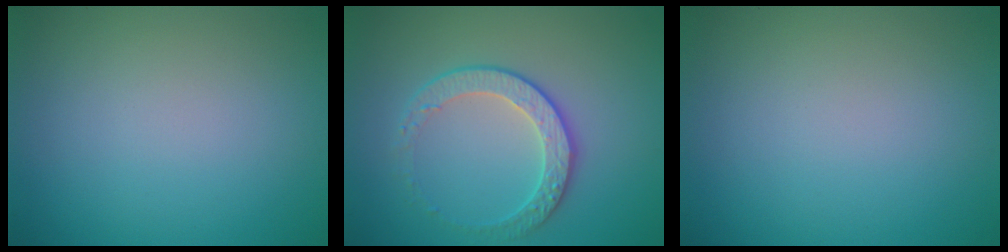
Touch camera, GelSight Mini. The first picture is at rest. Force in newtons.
{"total": 2.8, "press": 2.4, "slide": 1.4}
{"total": 0.0}